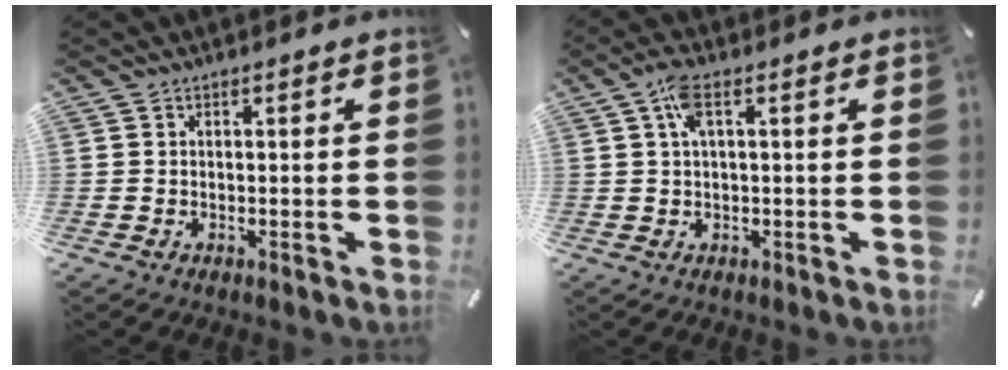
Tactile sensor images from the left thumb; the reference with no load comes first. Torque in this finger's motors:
{"motor_torque": [1.34, 0.85, 0.60, -0.27, 0.01]}